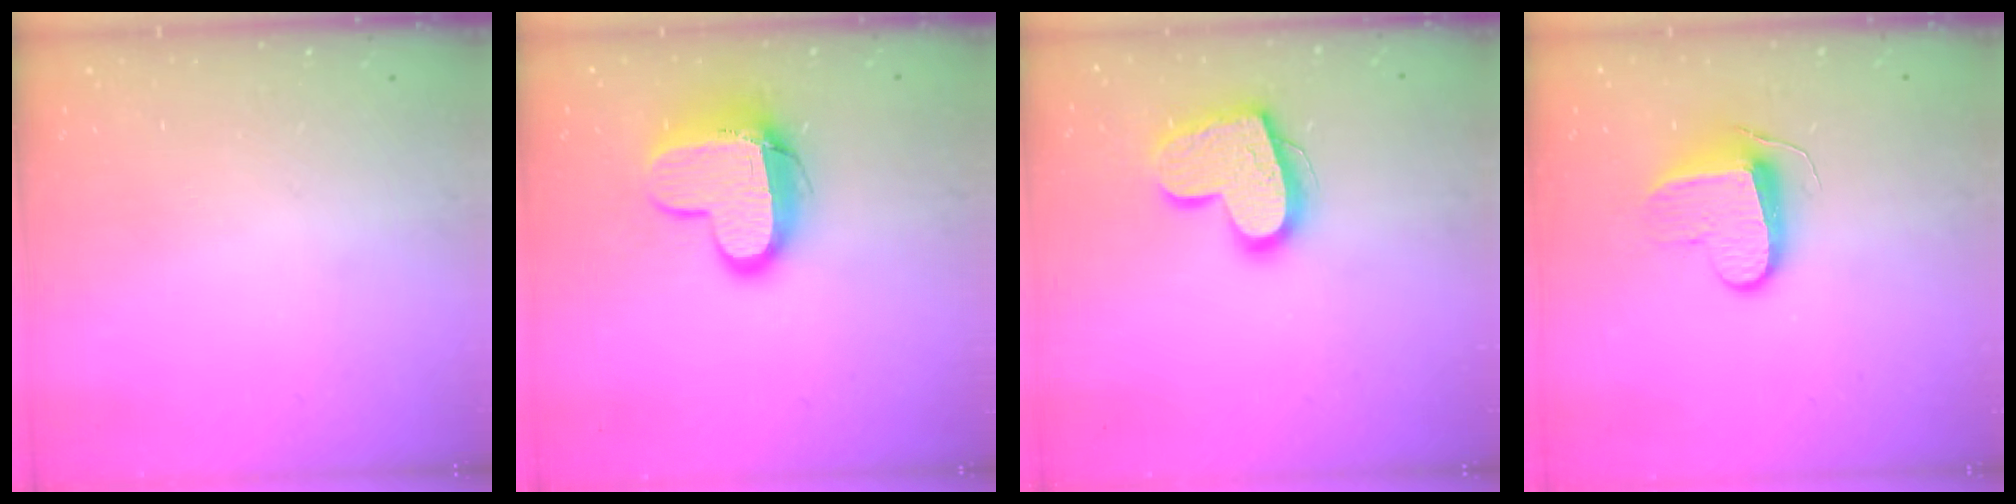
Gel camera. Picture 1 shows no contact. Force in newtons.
{"total": 12.9, "press": 12.9, "slide": 1.1}
{"total": 16.9, "press": 16.9, "slide": 1.3}
{"total": 9.5, "press": 9.5, "slide": 0.1}